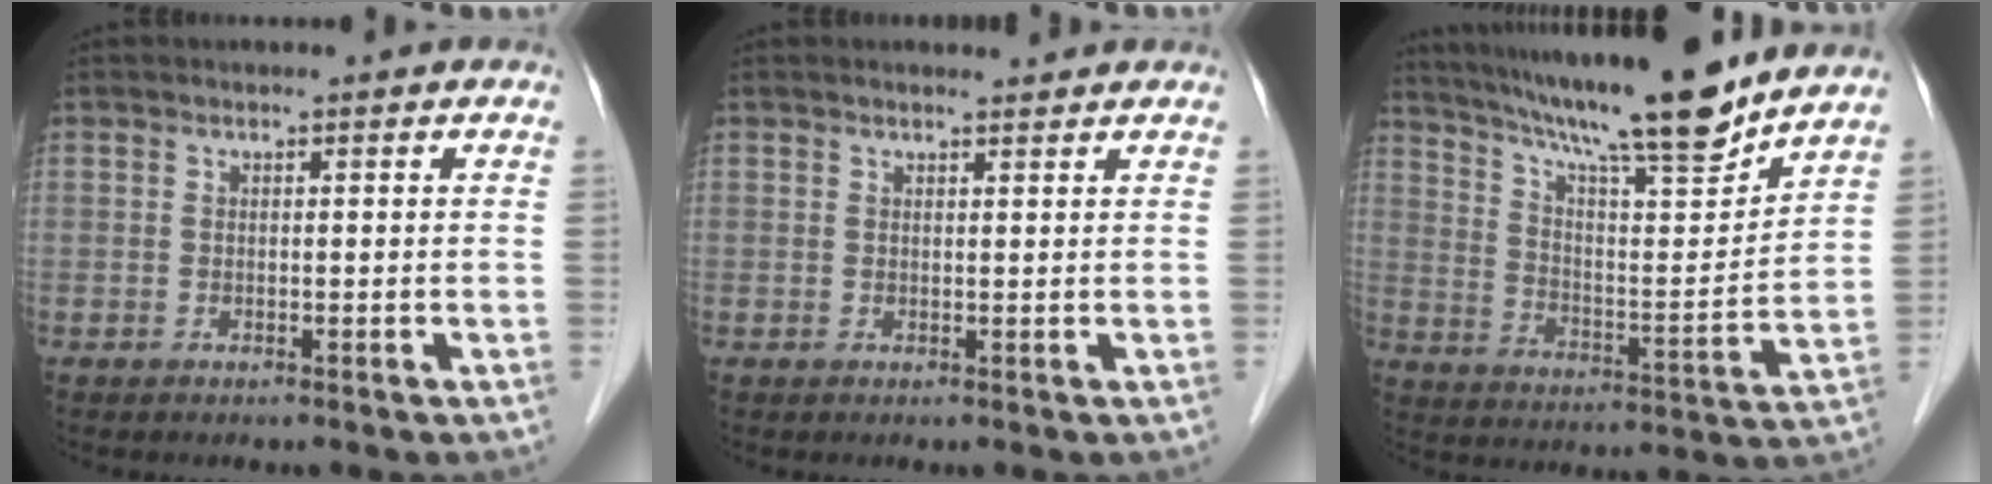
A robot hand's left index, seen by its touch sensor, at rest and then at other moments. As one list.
[{"total": 2.0, "force": [1.9, 0.3, 0.4], "torque": [-0.013, 0.005, 0.028]}, {"total": 19.7, "force": [16.7, 0.8, 10.5], "torque": [-0.174, 0.004, 0.266]}]